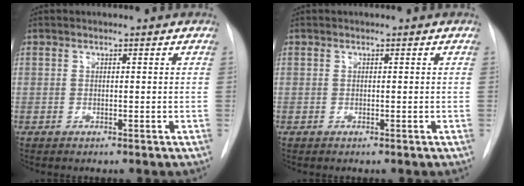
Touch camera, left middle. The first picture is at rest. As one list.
[{"total": 0.0}]